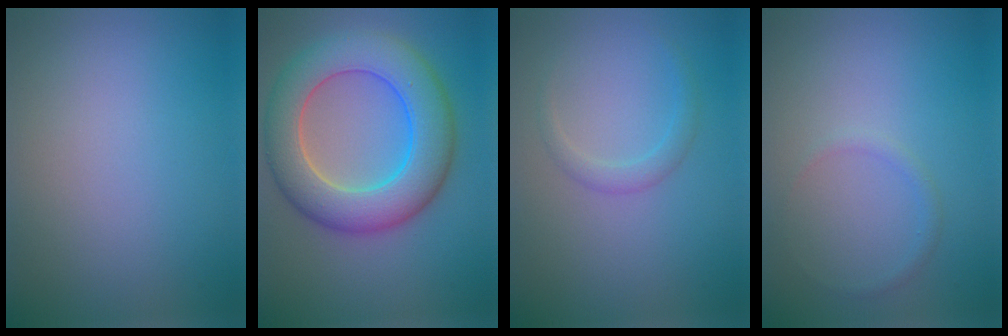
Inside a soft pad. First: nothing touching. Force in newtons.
{"total": 9.0, "press": 9.0, "slide": 0.7}
{"total": 1.4, "press": 1.4, "slide": 0.1}
{"total": 0.9, "press": 0.8, "slide": 0.1}